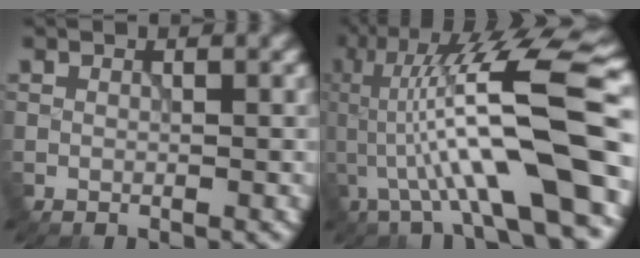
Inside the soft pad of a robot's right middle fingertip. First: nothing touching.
{"total": 13.8, "force": [-0.6, 2.7, 13.6], "torque": [-0.222, 0.032, -0.009]}